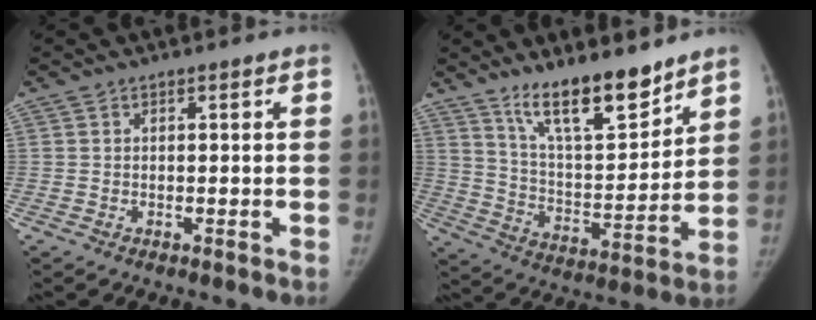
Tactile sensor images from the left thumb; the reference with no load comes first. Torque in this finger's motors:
{"motor_torque": [0.04, 0.08, 1.40, -1.37, 0.14]}